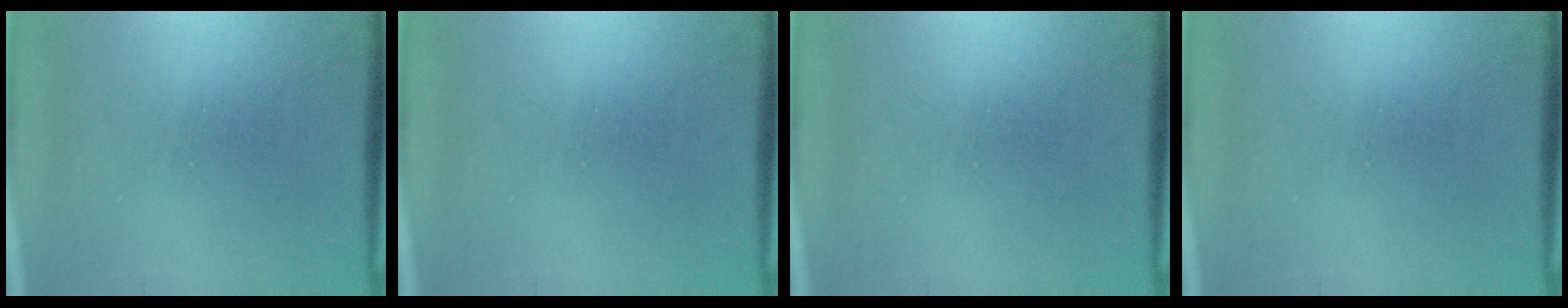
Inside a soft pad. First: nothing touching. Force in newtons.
{"total": 0.0}
{"total": 0.0}
{"total": 0.0}